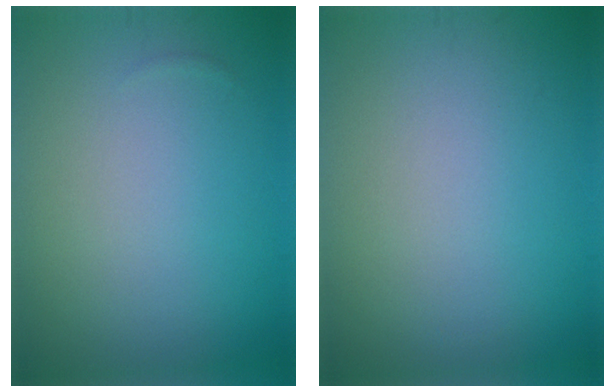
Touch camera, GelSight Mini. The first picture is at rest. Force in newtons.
{"total": 0.0}